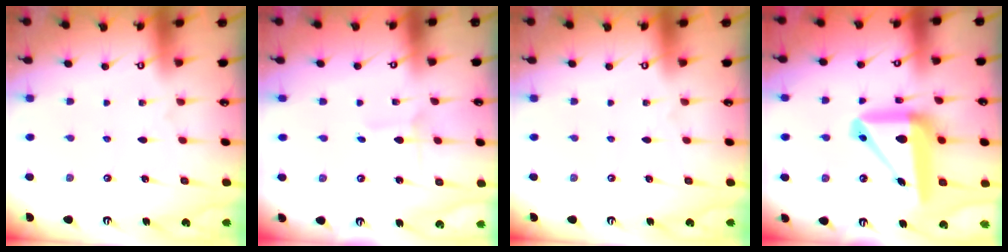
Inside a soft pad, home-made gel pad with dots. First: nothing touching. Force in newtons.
{"total": 2.0, "press": 2.0, "slide": 0.1}
{"total": 0.0}
{"total": 17.6, "press": 17.4, "slide": 2.7}